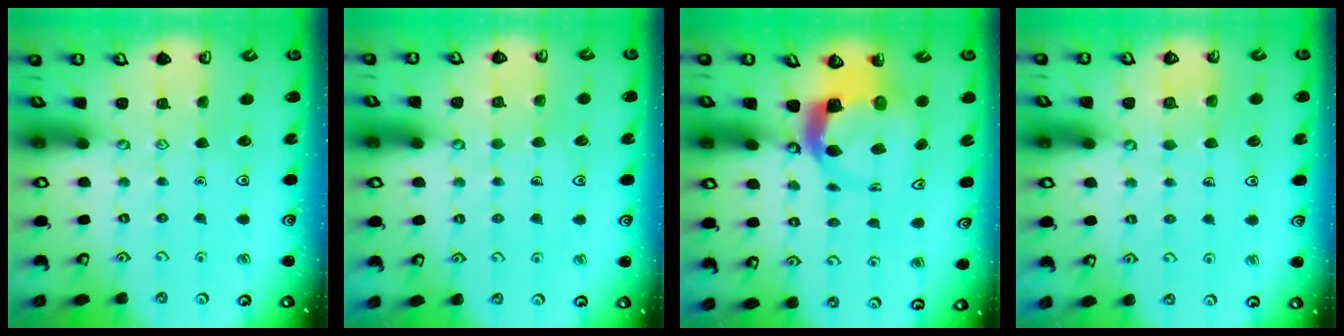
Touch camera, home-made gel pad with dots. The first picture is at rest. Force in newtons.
{"total": 3.0, "press": 3.0, "slide": 0.2}
{"total": 6.1, "press": 6.0, "slide": 1.0}
{"total": 4.8, "press": 4.8, "slide": 0.3}